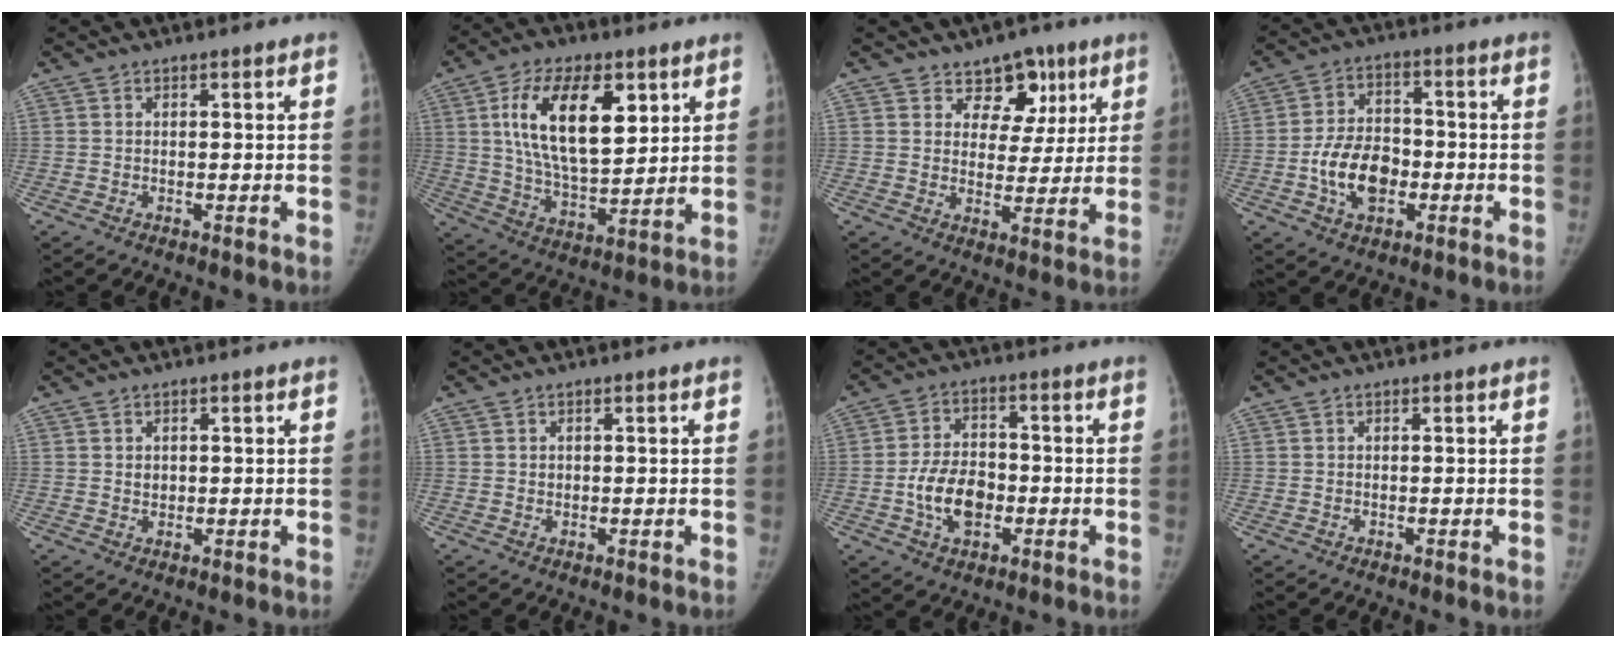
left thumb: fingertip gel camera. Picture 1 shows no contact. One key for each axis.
{"total": 18.5, "fx": 6.4, "fy": 9.4, "fz": 14.6, "tx": -0.221, "ty": -0.026, "tz": 0.118}
{"total": 8.4, "fx": 5.0, "fy": 6.2, "fz": 2.8, "tx": 0.009, "ty": -0.019, "tz": 0.073}
{"total": 11.1, "fx": -2.9, "fy": 7.5, "fz": 7.7, "tx": -0.117, "ty": 0.019, "tz": -0.052}
{"total": 1.4, "fx": 0.3, "fy": 1.2, "fz": 0.7, "tx": -0.008, "ty": -0.002, "tz": 0.008}
{"total": 0.5, "fx": 0.1, "fy": 0.5, "fz": 0.2, "tx": -0.002, "ty": 0.001, "tz": 0.002}
{"total": 9.6, "fx": -2.4, "fy": 6.4, "fz": 6.9, "tx": -0.108, "ty": 0.016, "tz": -0.043}
{"total": 0.0}